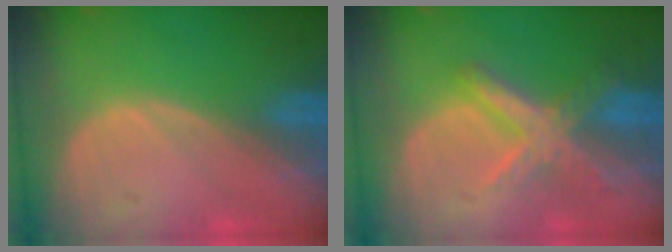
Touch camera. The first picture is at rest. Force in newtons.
{"total": 7.2, "press": 6.1, "slide": 3.7}